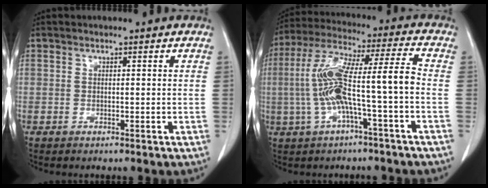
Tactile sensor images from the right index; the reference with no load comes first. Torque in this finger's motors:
{"motor_torque": [1.47, -0.67, 0.50, 0.21]}